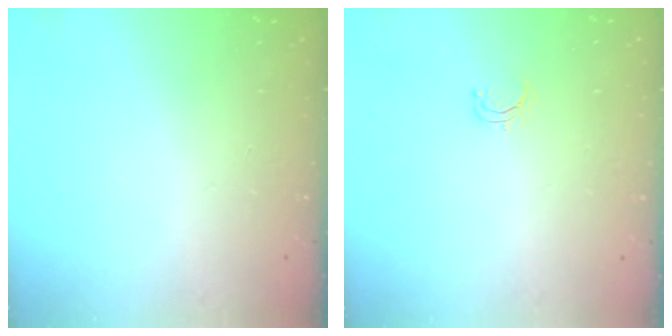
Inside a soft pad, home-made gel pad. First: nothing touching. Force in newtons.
{"total": 2.8, "press": 2.8, "slide": 0.2}